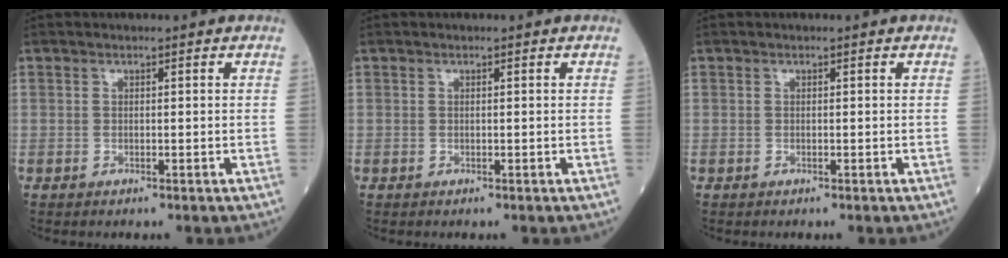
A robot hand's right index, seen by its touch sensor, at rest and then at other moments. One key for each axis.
{"total": 0.0}
{"total": 0.0}